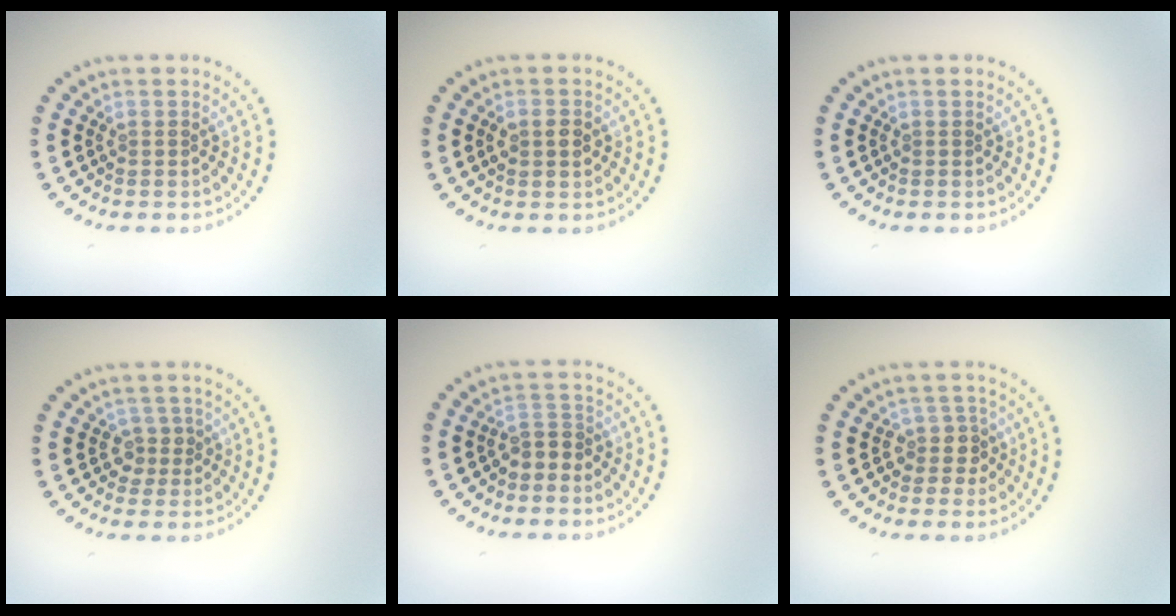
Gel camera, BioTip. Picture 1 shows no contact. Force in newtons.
{"total": 2.3, "press": 2.3, "slide": 0.1}
{"total": 0.0}
{"total": 1.8, "press": 1.4, "slide": 1.2}
{"total": 1.8, "press": 1.6, "slide": 0.9}
{"total": 2.2, "press": 1.6, "slide": 1.5}